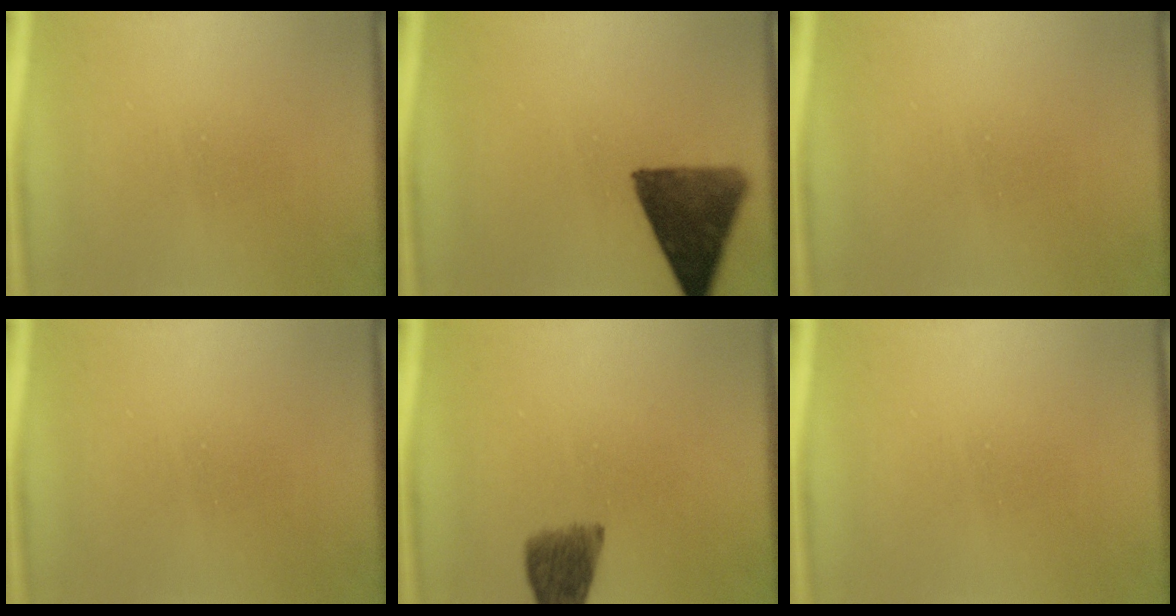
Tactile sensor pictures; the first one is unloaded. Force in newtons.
{"total": 11.3}
{"total": 0.0}
{"total": 0.0}
{"total": 4.3}
{"total": 0.0}